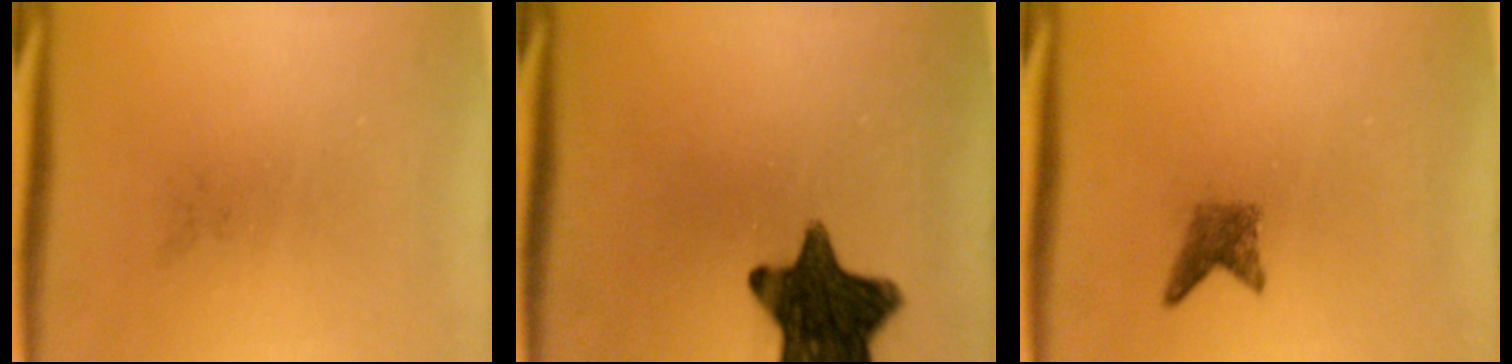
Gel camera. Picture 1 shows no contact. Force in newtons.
{"total": 13.8}
{"total": 2.0}